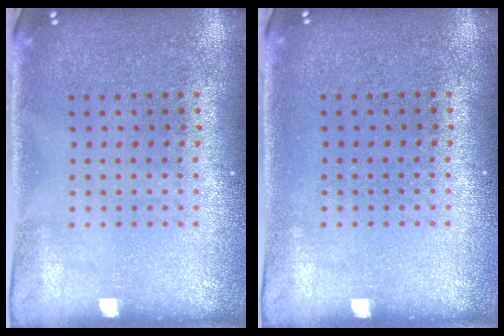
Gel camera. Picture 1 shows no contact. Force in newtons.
{"total": 0.0}